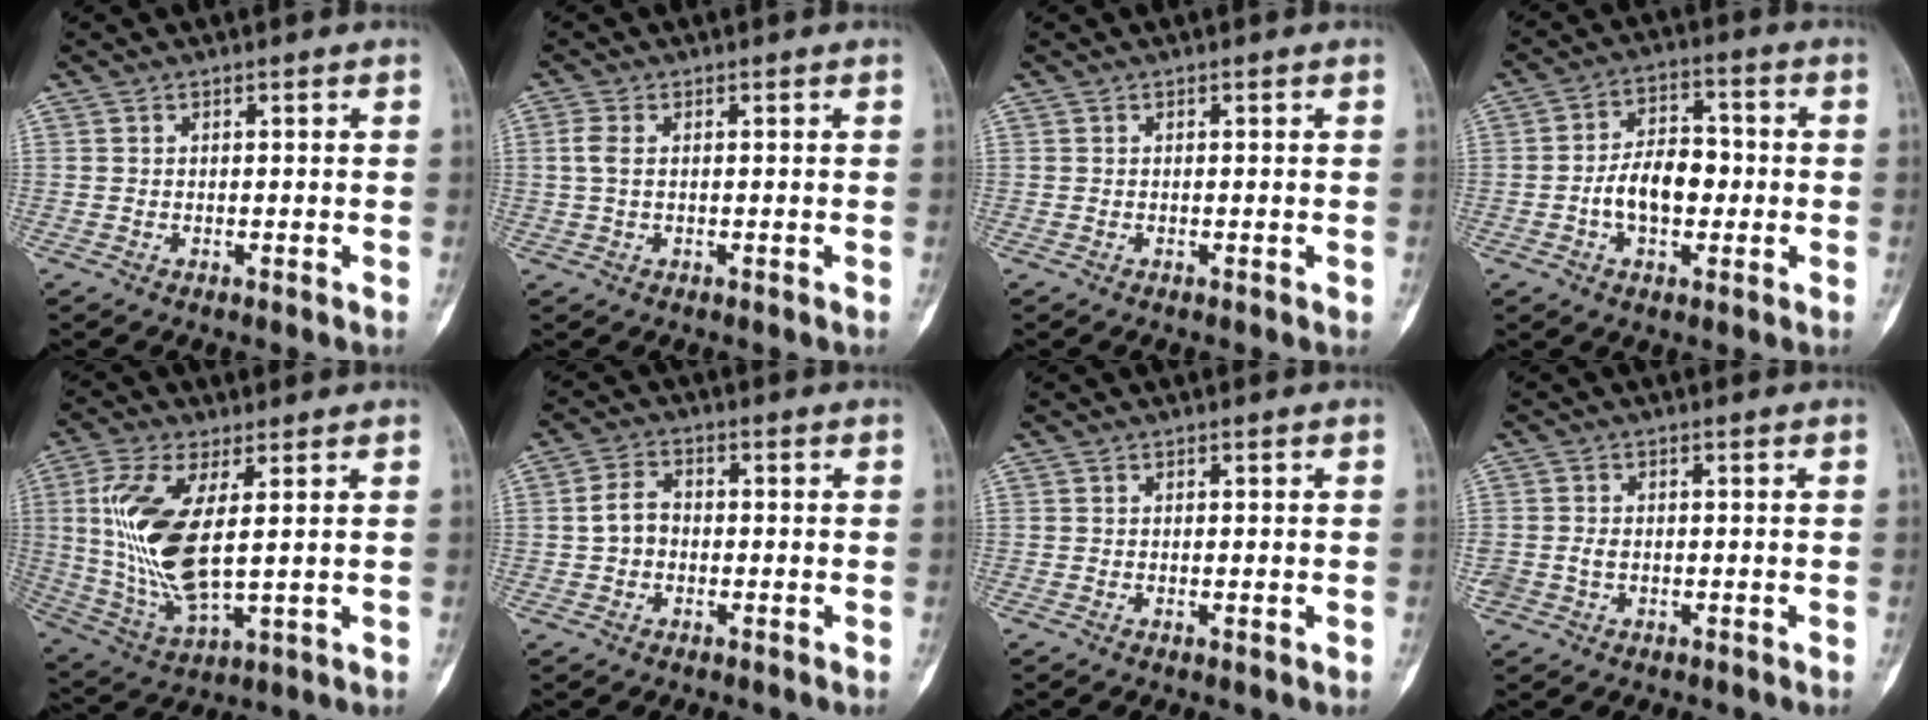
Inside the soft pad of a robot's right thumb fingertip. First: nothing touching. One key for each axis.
{"total": 2.7, "fx": 0.3, "fy": 1.4, "fz": 2.3, "tx": -0.064, "ty": 0.005, "tz": 0.005}
{"total": 0.0}
{"total": 9.7, "fx": -1.4, "fy": 6.0, "fz": 7.5, "tx": -0.110, "ty": 0.026, "tz": -0.030}
{"total": 16.0, "fx": 2.5, "fy": 6.3, "fz": 14.5, "tx": -0.314, "ty": -0.017, "tz": 0.059}
{"total": 4.5, "fx": -0.5, "fy": 3.4, "fz": 2.8, "tx": -0.044, "ty": 0.018, "tz": -0.016}
{"total": 1.0, "fx": -0.1, "fy": 0.3, "fz": 0.9, "tx": -0.013, "ty": -0.003, "tz": -0.001}
{"total": 2.6, "fx": -0.4, "fy": 2.0, "fz": 1.5, "tx": -0.028, "ty": 0.005, "tz": -0.004}